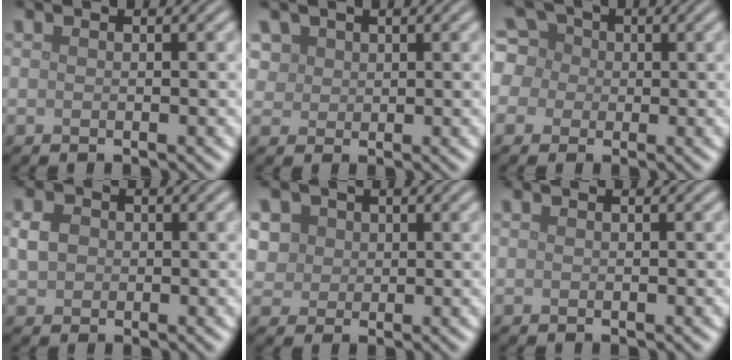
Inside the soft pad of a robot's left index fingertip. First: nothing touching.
{"total": 2.8, "force": [1.5, 2.1, 1.0], "torque": [-0.034, 0.004, 0.037]}
{"total": 6.3, "force": [0.9, 5.7, 2.6], "torque": [-0.053, 0.041, -0.024]}
{"total": 2.0, "force": [0.1, 1.8, 1.0], "torque": [-0.020, 0.001, -0.003]}
{"total": 5.1, "force": [2.2, 4.1, 2.1], "torque": [-0.048, 0.017, 0.025]}
{"total": 0.0}